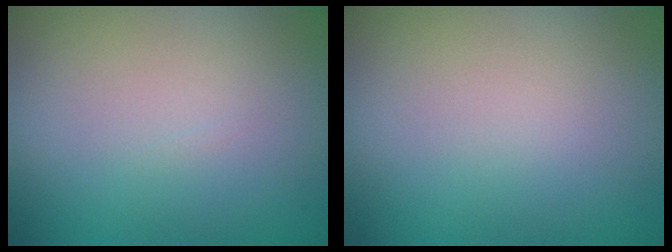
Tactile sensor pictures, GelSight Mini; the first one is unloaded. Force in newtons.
{"total": 0.0}